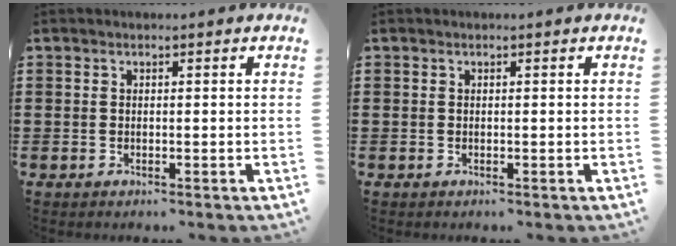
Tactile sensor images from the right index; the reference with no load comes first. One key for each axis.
{"total": 0.0}